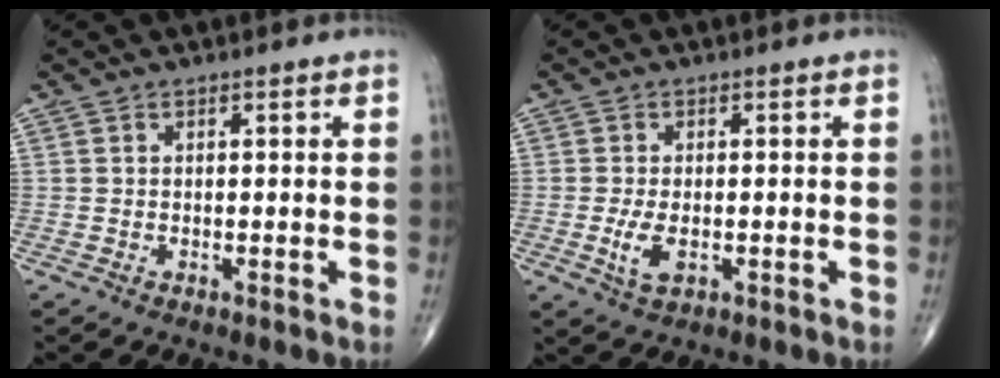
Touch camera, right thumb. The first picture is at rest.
{"total": 4.1, "force": [-0.9, 2.0, 3.4], "torque": [-0.070, -0.006, -0.014]}